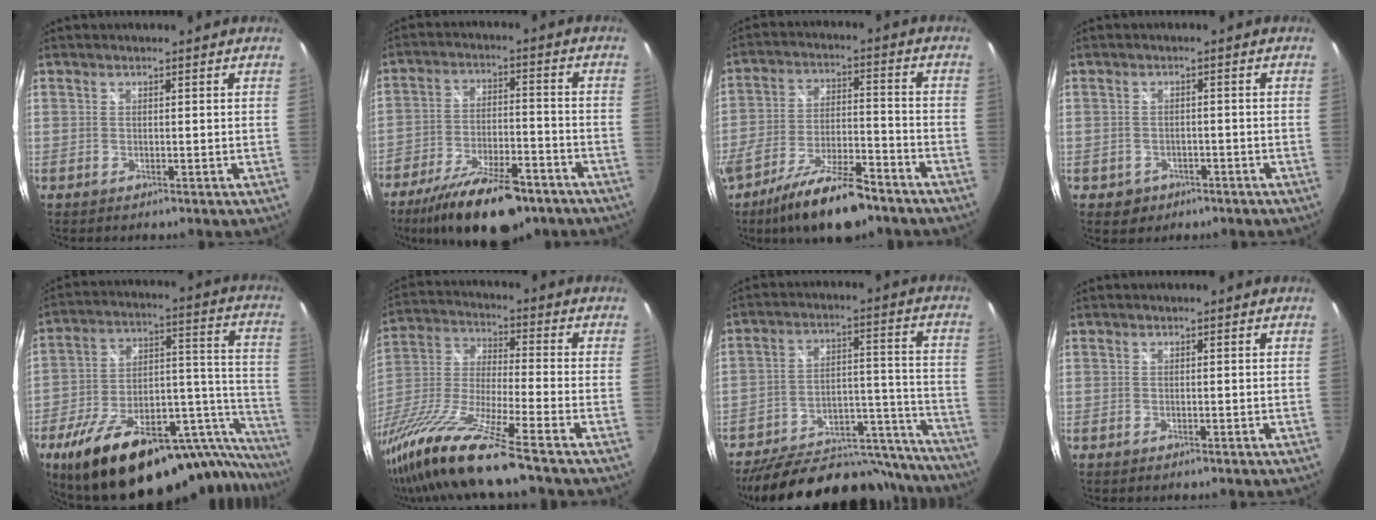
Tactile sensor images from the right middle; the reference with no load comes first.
{"total": 17.4, "force": [-12.5, 6.7, 10.1], "torque": [-0.192, -0.025, -0.195]}
{"total": 15.2, "force": [-11.2, 4.4, 9.4], "torque": [-0.180, -0.021, -0.187]}
{"total": 4.0, "force": [-1.9, 3.4, 1.1], "torque": [-0.034, 0.003, -0.019]}
{"total": 35.1, "force": [-25.7, 12.9, 20.2], "torque": [-0.263, 0.027, -0.357]}
{"total": 19.9, "force": [-15.1, -0.1, 13.0], "torque": [-0.264, -0.042, -0.284]}
{"total": 29.5, "force": [-24.9, 10.6, 11.8], "torque": [-0.179, 0.033, -0.312]}
{"total": 0.0}